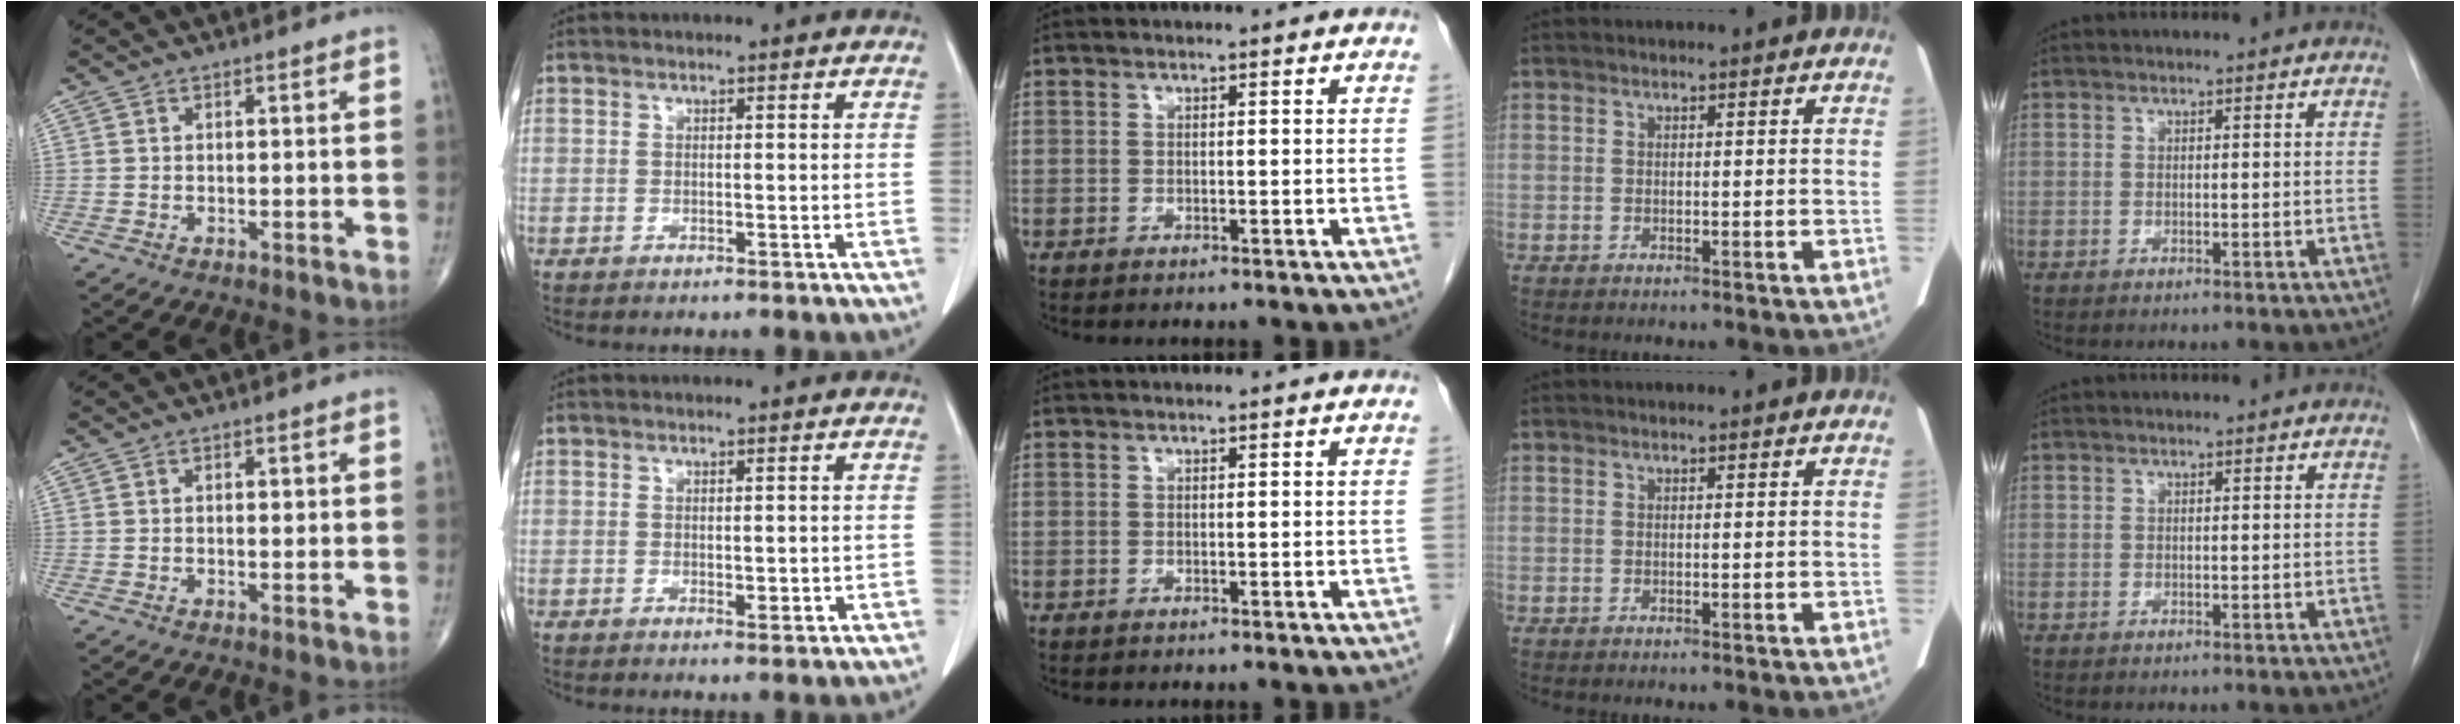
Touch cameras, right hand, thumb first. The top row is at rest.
{"thumb": {"total": 1.4, "force": [0.2, 0.7, 1.2], "torque": [-0.018, 0.000, 0.002]}, "index": {"total": 1.7, "force": [-0.2, 0.8, 1.5], "torque": [-0.019, -0.001, 0.004]}}